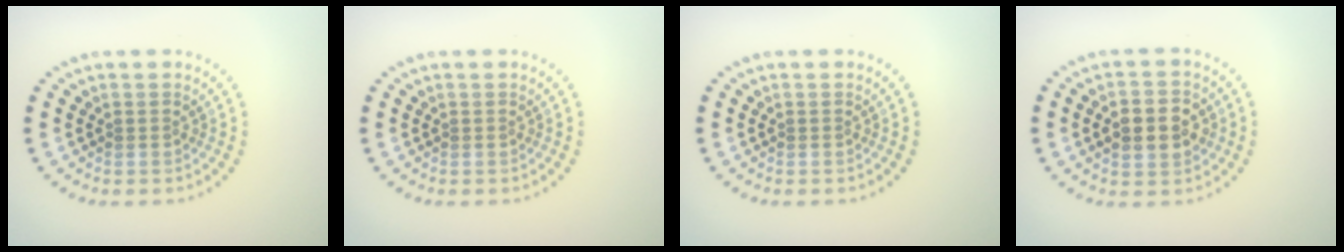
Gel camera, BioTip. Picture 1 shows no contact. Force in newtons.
{"total": 0.0}
{"total": 0.0}
{"total": 4.5, "press": 4.5, "slide": 0.1}